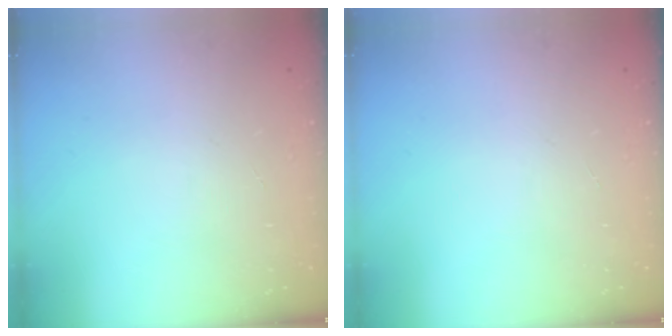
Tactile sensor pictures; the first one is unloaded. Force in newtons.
{"total": 0.0}